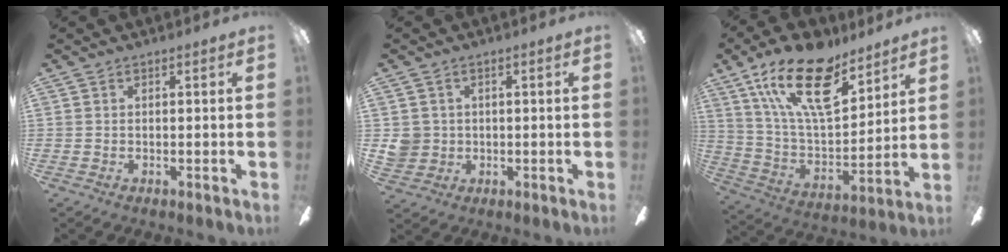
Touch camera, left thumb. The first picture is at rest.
{"total": 4.6, "force": [0.4, 4.5, 0.9], "torque": [-0.025, 0.009, 0.008]}
{"total": 22.6, "force": [14.0, 10.0, 14.6], "torque": [-0.268, -0.072, 0.244]}